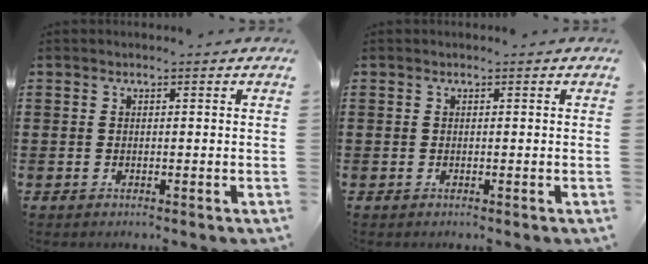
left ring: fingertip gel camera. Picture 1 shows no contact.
{"total": 0.0}